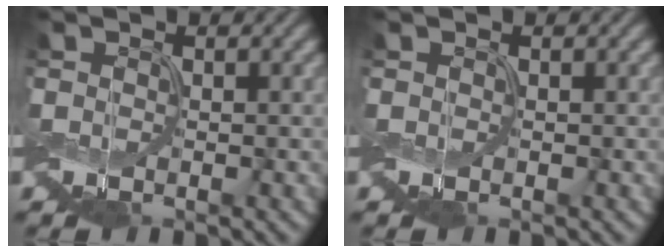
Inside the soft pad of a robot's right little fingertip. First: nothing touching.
{"total": 0.0}